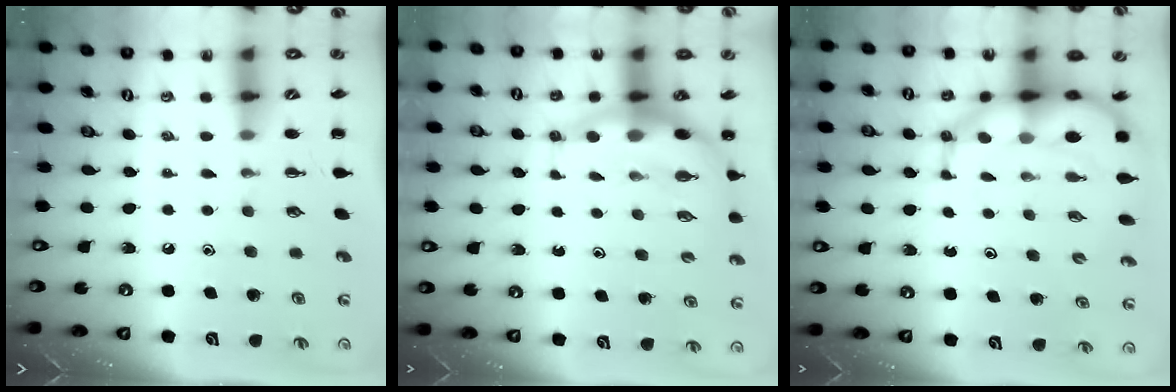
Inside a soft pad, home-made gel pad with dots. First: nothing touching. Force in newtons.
{"total": 7.0, "press": 6.8, "slide": 1.6}
{"total": 10.7, "press": 10.3, "slide": 3.1}